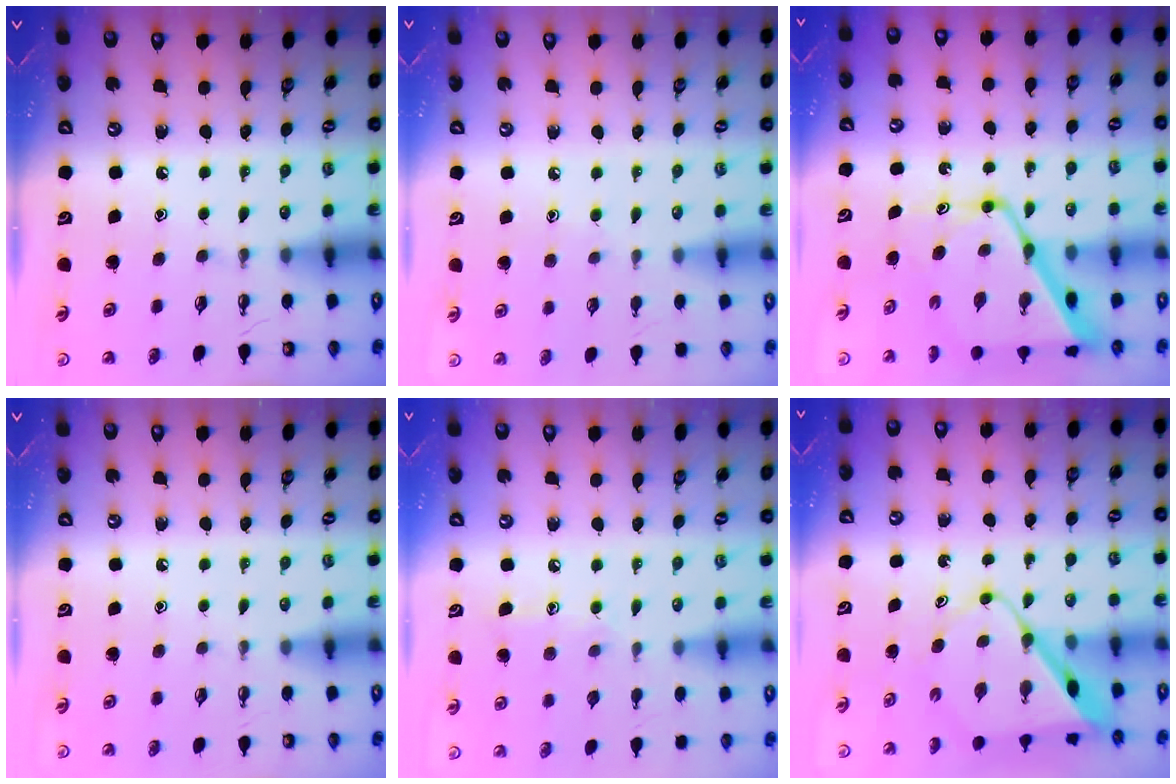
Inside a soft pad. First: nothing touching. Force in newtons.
{"total": 5.9, "press": 5.8, "slide": 0.7}
{"total": 16.1, "press": 16.1, "slide": 1.2}
{"total": 0.0}
{"total": 7.8, "press": 7.8, "slide": 0.5}
{"total": 9.8, "press": 9.8, "slide": 0.6}